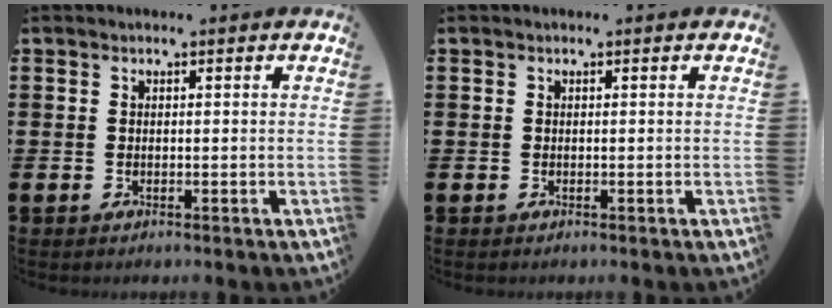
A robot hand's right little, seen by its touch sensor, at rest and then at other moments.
{"total": 0.0}